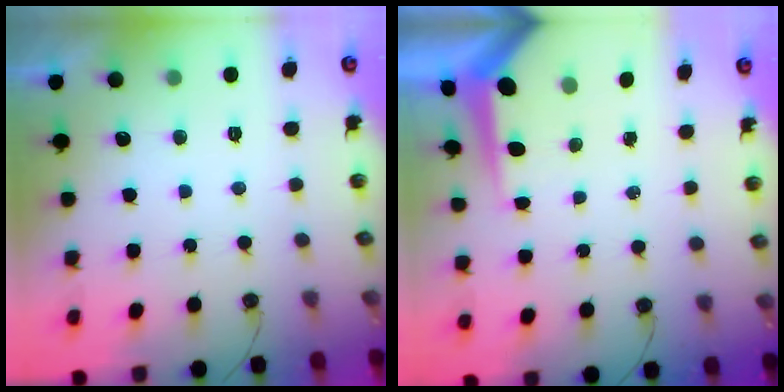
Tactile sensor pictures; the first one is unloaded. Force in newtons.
{"total": 5.9, "press": 5.9, "slide": 0.4}